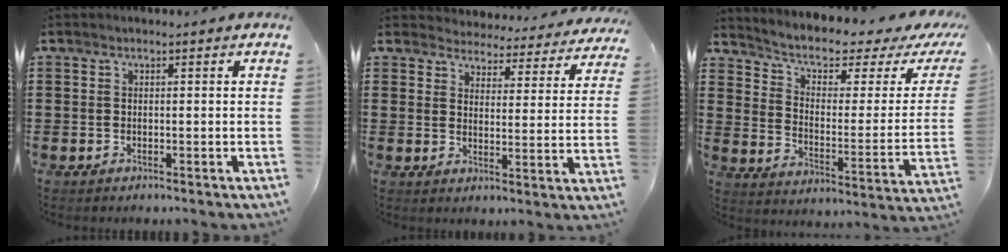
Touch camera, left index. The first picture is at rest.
{"total": 4.2, "force": [4.2, 0.4, 0.0], "torque": [-0.017, -0.036, 0.069]}
{"total": 4.2, "force": [2.3, 1.8, 3.1], "torque": [-0.075, -0.015, 0.031]}